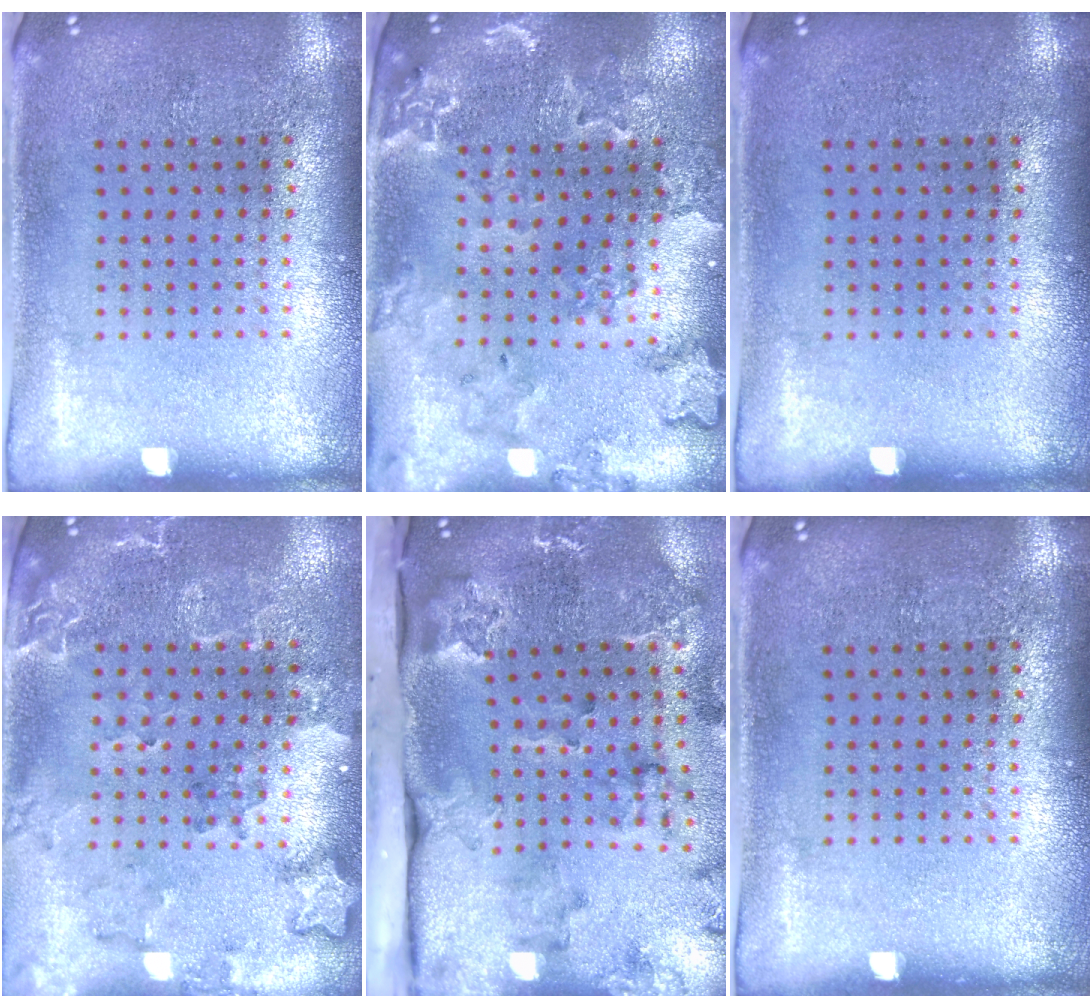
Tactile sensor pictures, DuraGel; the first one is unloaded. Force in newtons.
{"total": 1.6, "press": 1.6, "slide": 0.2}
{"total": 0.0}
{"total": 2.1, "press": 1.9, "slide": 0.9}
{"total": 3.1, "press": 2.4, "slide": 1.9}
{"total": 0.0}